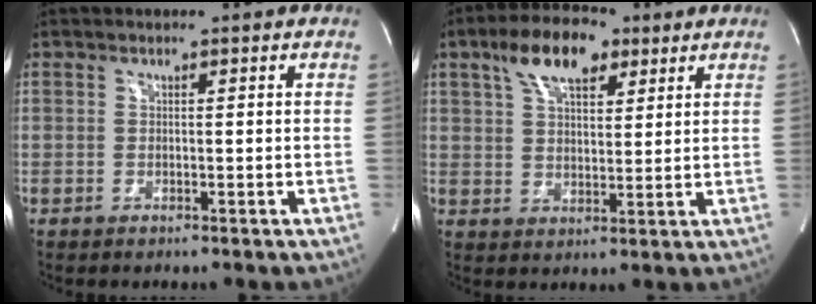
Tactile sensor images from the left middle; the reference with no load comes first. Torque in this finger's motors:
{"motor_torque": [1.13, -0.16, 0.11, 0.04]}